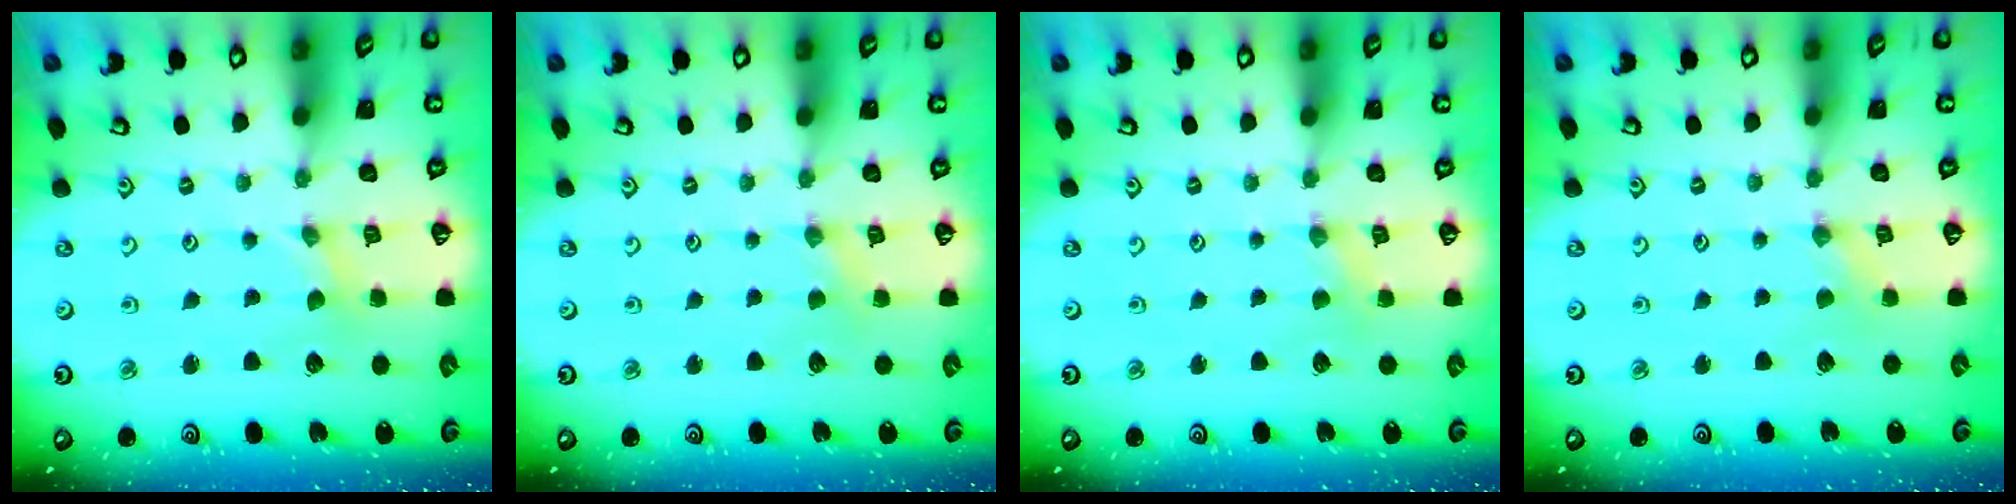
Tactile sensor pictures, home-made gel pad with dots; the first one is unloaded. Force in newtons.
{"total": 2.0, "press": 2.0, "slide": 0.4}
{"total": 1.6, "press": 1.6, "slide": 0.3}
{"total": 0.0}